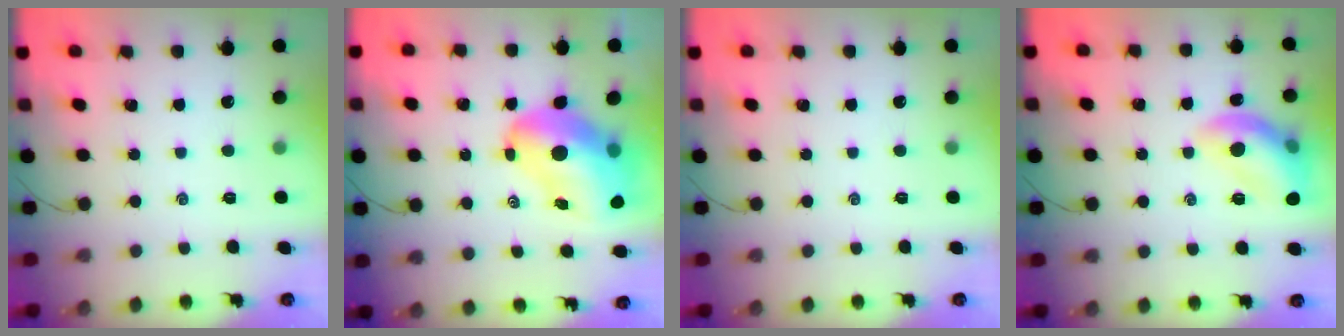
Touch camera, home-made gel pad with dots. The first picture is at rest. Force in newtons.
{"total": 16.0, "press": 15.3, "slide": 4.7}
{"total": 0.0}
{"total": 13.6, "press": 13.6, "slide": 0.9}